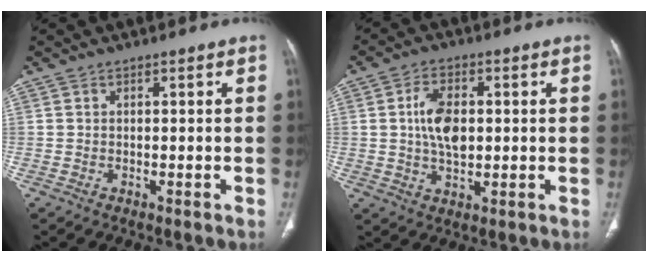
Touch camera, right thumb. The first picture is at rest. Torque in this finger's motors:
{"motor_torque": [1.16, 1.10, 1.16, -0.18, 0.17]}